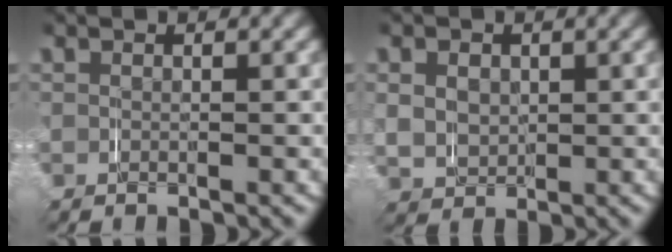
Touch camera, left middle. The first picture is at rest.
{"total": 2.0, "force": [0.2, 1.9, 0.1], "torque": [-0.005, -0.015, 0.012]}